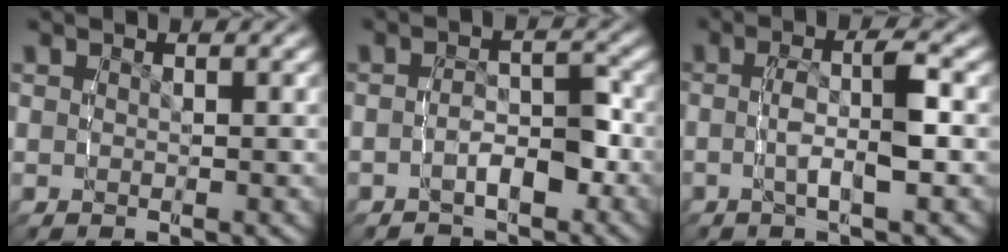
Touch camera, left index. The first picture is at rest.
{"total": 2.9, "force": [-2.2, 1.6, 1.0], "torque": [-0.033, -0.002, -0.037]}
{"total": 3.1, "force": [-0.8, 0.0, 2.9], "torque": [-0.063, 0.001, -0.012]}